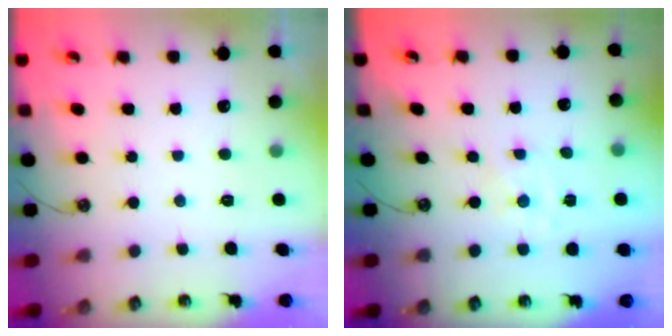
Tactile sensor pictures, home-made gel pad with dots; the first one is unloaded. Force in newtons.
{"total": 0.0}